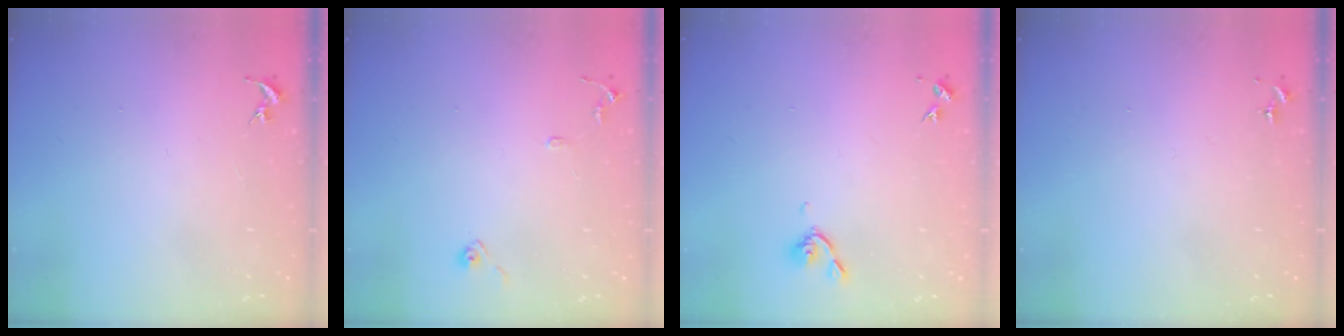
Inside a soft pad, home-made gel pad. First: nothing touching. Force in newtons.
{"total": 8.0, "press": 8.0, "slide": 0.8}
{"total": 5.3, "press": 5.2, "slide": 1.1}
{"total": 0.0}